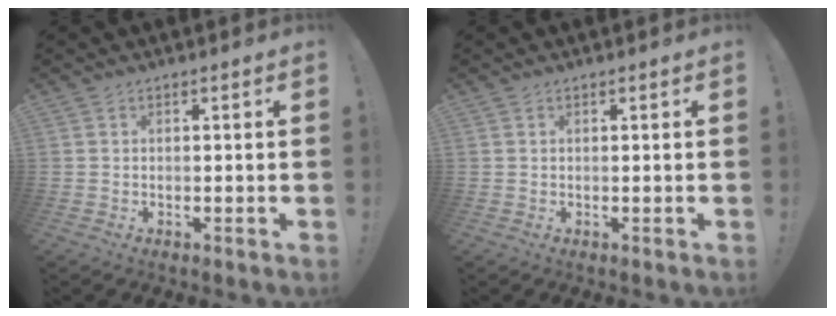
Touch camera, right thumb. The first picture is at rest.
{"total": 0.0}